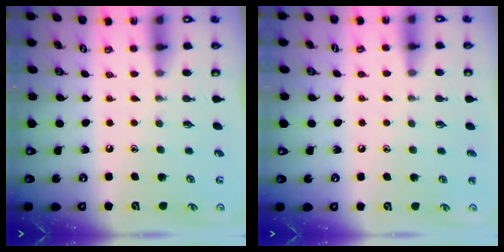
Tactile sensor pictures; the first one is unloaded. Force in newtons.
{"total": 3.4, "press": 3.3, "slide": 0.5}